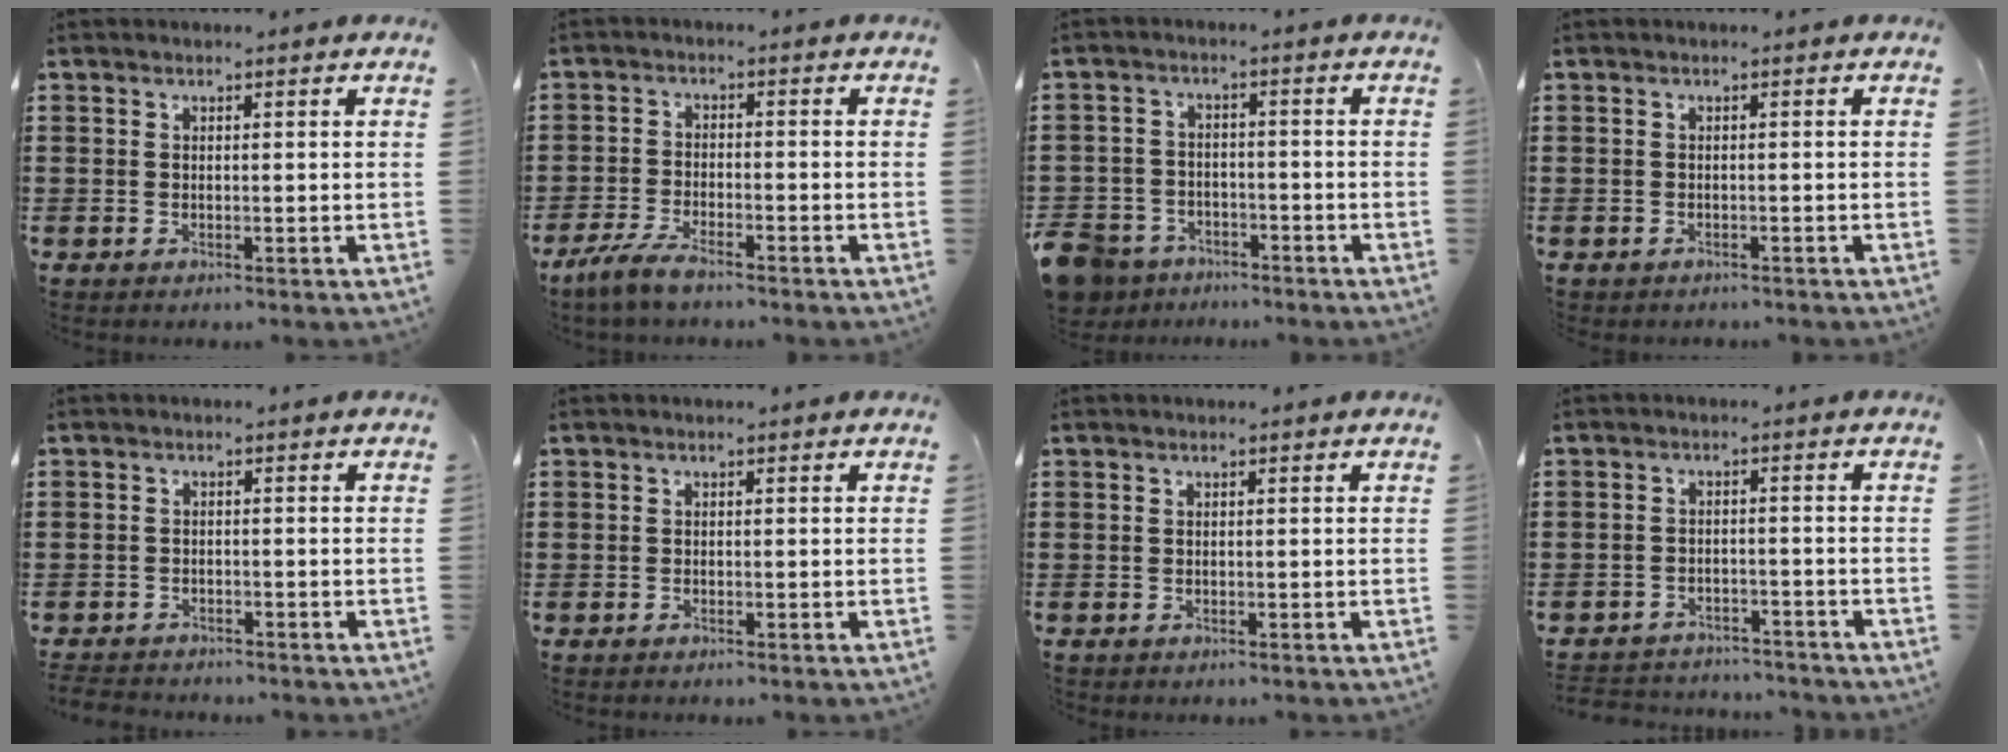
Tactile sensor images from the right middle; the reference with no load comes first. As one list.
[{"total": 4.2, "force": [-3.4, 0.4, 2.4], "torque": [-0.061, -0.010, -0.069]}, {"total": 5.2, "force": [-4.5, 2.4, 1.3], "torque": [-0.057, 0.003, -0.099]}, {"total": 0.5, "force": [-0.5, 0.1, 0.0], "torque": [-0.002, -0.001, -0.011]}, {"total": 2.2, "force": [-2.2, 0.4, -0.1], "torque": [-0.005, -0.003, -0.048]}, {"total": 0.0}, {"total": 0.0}, {"total": 3.0, "force": [-2.9, 0.5, -0.2], "torque": [-0.005, -0.001, -0.064]}]